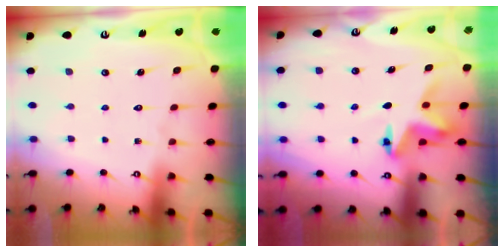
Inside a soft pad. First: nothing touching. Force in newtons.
{"total": 5.3, "press": 5.3, "slide": 0.1}